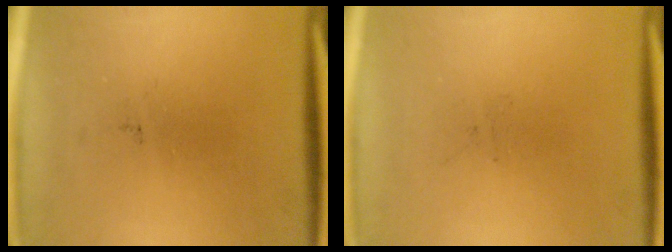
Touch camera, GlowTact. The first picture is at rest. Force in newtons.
{"total": 0.0}